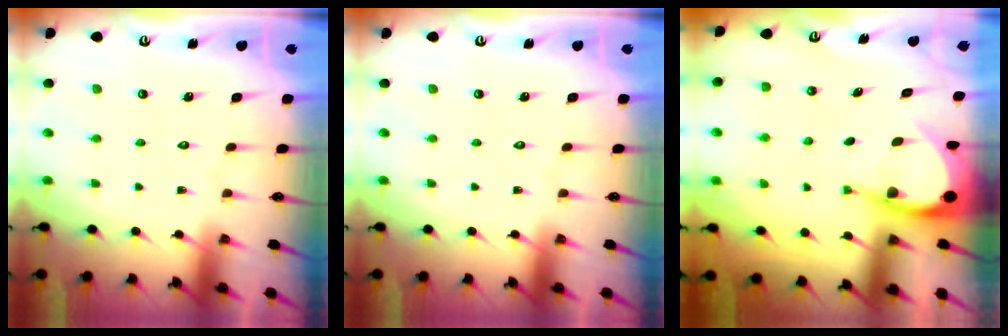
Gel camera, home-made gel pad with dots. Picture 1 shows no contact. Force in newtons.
{"total": 0.0}
{"total": 5.2, "press": 5.2, "slide": 0.4}